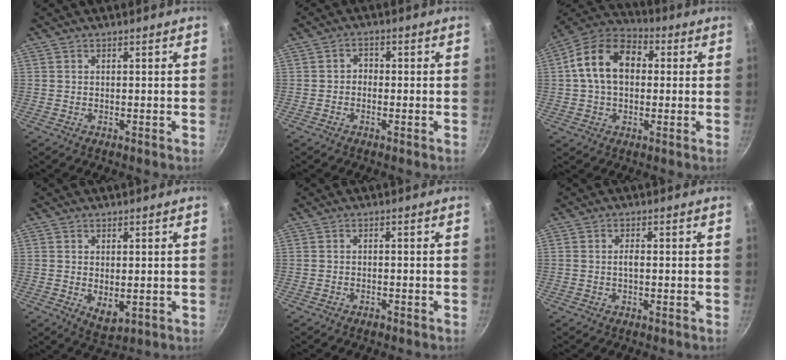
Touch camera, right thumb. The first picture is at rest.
{"total": 1.9, "force": [-0.7, 1.6, 0.9], "torque": [-0.007, 0.013, -0.015]}
{"total": 13.8, "force": [1.6, 9.7, 9.7], "torque": [-0.137, 0.029, 0.008]}
{"total": 4.6, "force": [-0.2, 2.7, 3.7], "torque": [-0.054, -0.014, 0.004]}
{"total": 1.2, "force": [-1.0, 0.6, 0.5], "torque": [-0.014, 0.010, -0.016]}
{"total": 1.4, "force": [-0.2, 0.6, 1.3], "torque": [-0.021, 0.006, -0.005]}